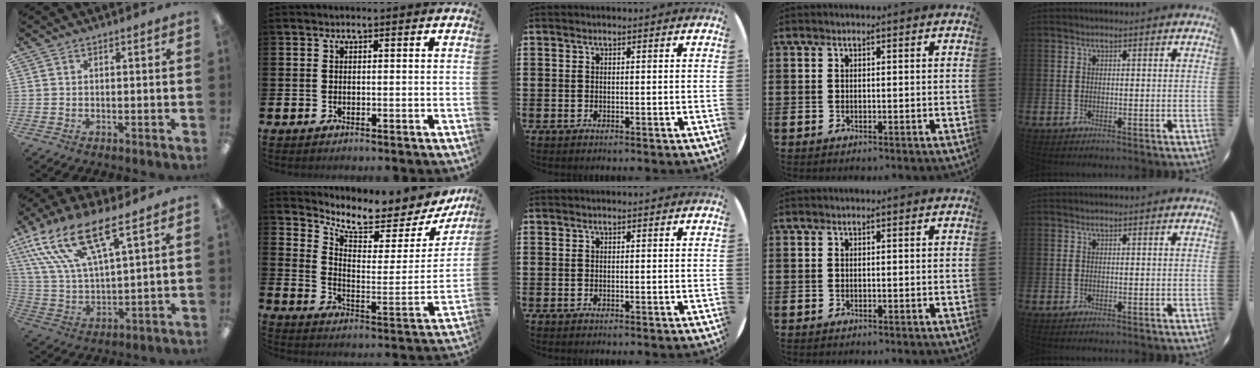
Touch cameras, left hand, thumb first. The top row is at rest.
{"thumb": {"total": 17.9, "force": [11.4, 5.8, 12.5], "torque": [-0.256, -0.054, 0.198]}, "index": {"total": 6.9, "force": [6.4, 1.7, 1.9], "torque": [-0.063, -0.055, 0.105]}}